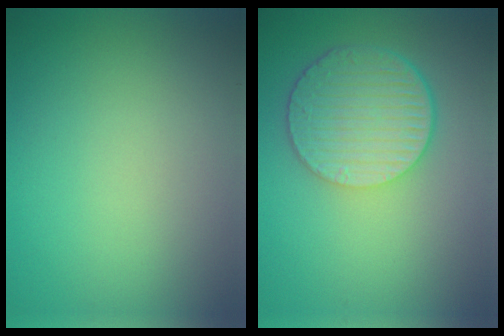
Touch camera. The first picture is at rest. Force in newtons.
{"total": 6.9, "press": 4.9, "slide": 4.9}